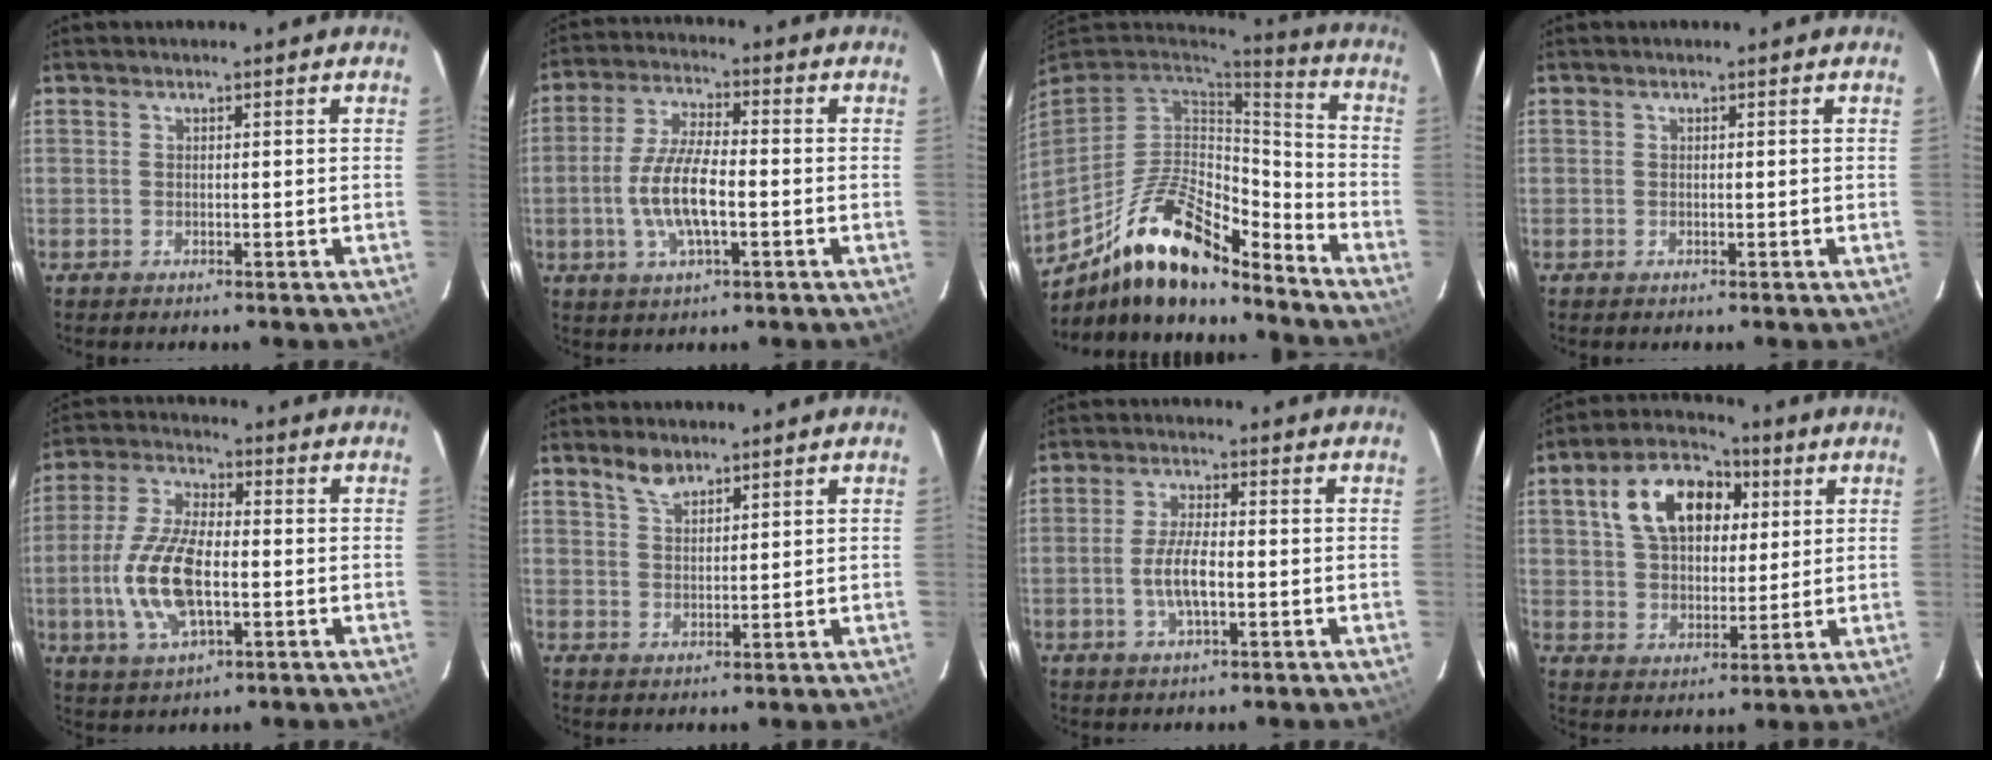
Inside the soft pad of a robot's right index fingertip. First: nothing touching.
{"total": 10.0, "force": [-2.4, 3.2, 9.2], "torque": [-0.188, -0.001, -0.046]}
{"total": 20.4, "force": [-14.3, 7.2, 12.7], "torque": [-0.247, -0.004, -0.250]}
{"total": 0.0}
{"total": 13.5, "force": [-2.6, 5.9, 11.8], "torque": [-0.255, -0.001, -0.049]}
{"total": 3.6, "force": [2.9, 1.4, 1.6], "torque": [-0.028, 0.005, 0.055]}
{"total": 6.1, "force": [-1.5, 1.9, 5.6], "torque": [-0.114, -0.001, -0.028]}
{"total": 14.7, "force": [5.0, 9.4, 10.1], "torque": [-0.190, 0.042, 0.085]}